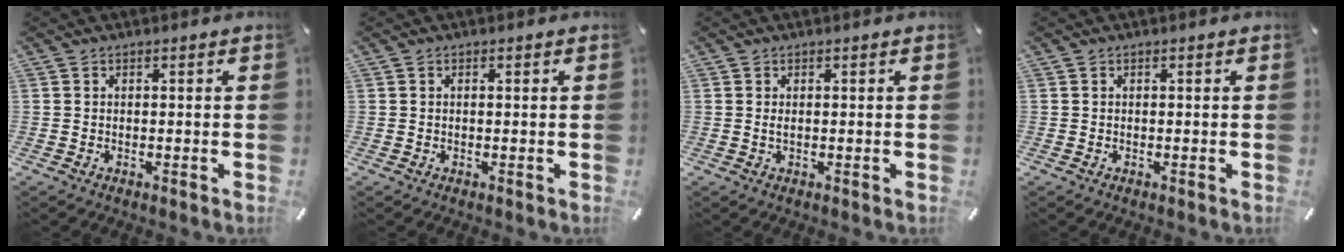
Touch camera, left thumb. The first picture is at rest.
{"total": 0.0}
{"total": 0.6, "force": [0.1, 0.3, 0.5], "torque": [-0.011, 0.002, 0.001]}
{"total": 0.0}